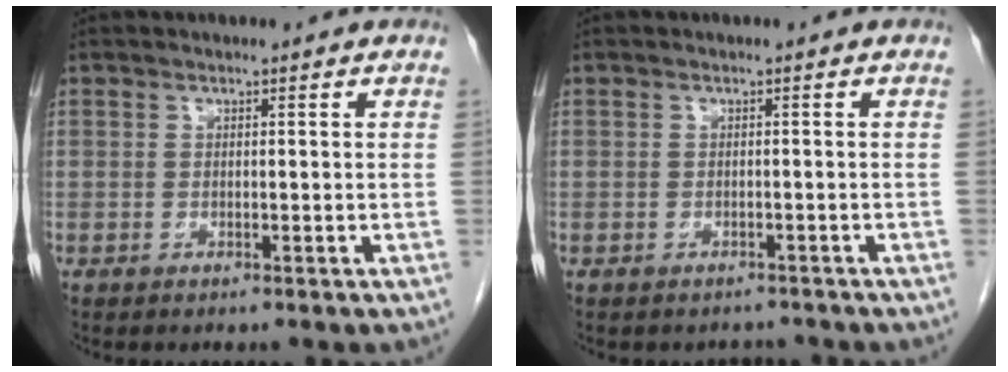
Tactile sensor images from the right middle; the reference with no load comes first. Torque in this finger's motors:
{"motor_torque": [0.06, 0.03, -0.04, 0.00]}